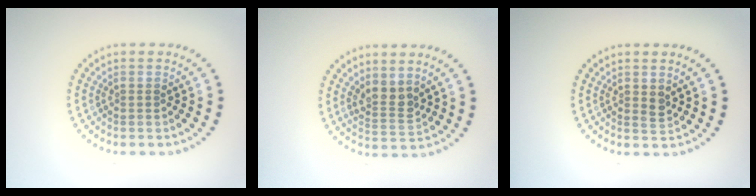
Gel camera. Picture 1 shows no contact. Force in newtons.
{"total": 2.3, "press": 1.9, "slide": 1.3}
{"total": 1.0, "press": 1.0, "slide": 0.3}